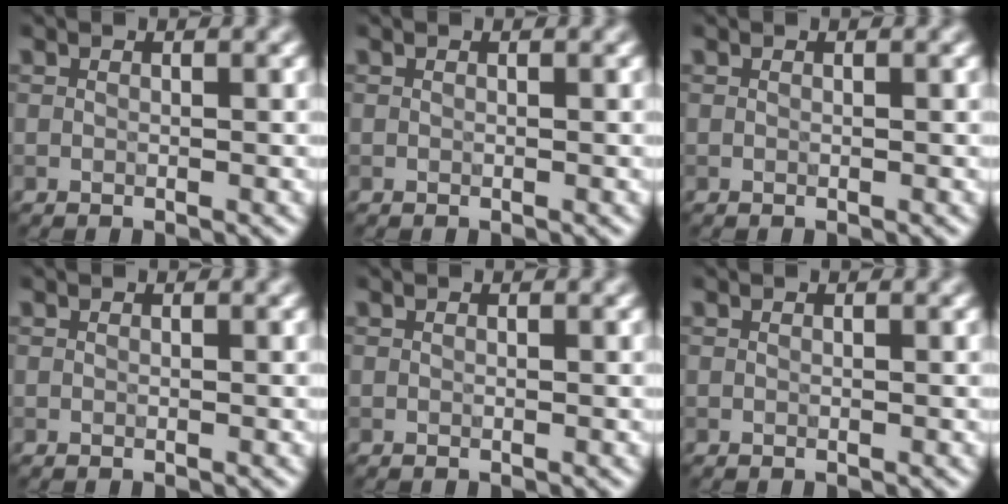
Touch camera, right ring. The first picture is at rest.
{"total": 0.0}
{"total": 0.0}
{"total": 0.0}
{"total": 0.0}
{"total": 0.0}